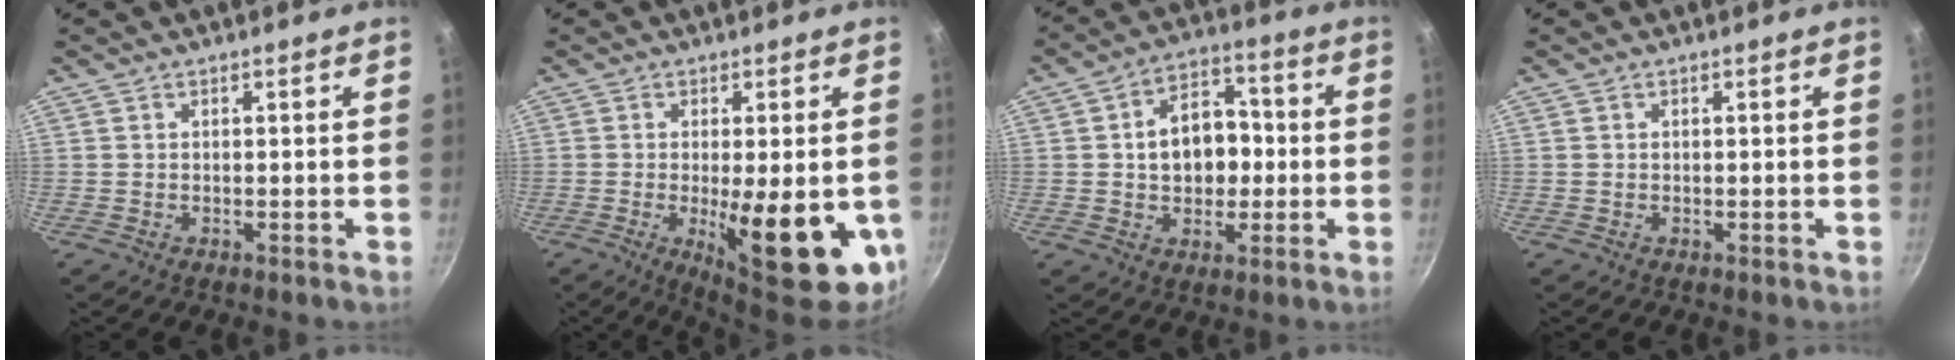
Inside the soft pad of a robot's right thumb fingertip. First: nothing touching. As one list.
[{"total": 18.4, "force": [-4.3, 6.1, 16.8], "torque": [-0.187, -0.026, -0.037]}, {"total": 11.7, "force": [0.1, 8.2, 8.3], "torque": [-0.090, 0.024, -0.003]}, {"total": 0.0}]